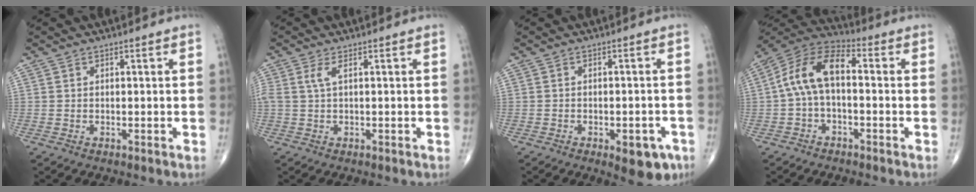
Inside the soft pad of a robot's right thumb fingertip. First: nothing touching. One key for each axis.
{"total": 1.9, "fx": 0.6, "fy": 0.3, "fz": 1.8, "tx": -0.057, "ty": 0.010, "tz": 0.017}
{"total": 6.8, "fx": -3.4, "fy": 3.1, "fz": 5.0, "tx": -0.044, "ty": 0.014, "tz": -0.036}
{"total": 10.9, "fx": -0.1, "fy": 5.7, "fz": 9.3, "tx": -0.175, "ty": 0.040, "tz": -0.014}